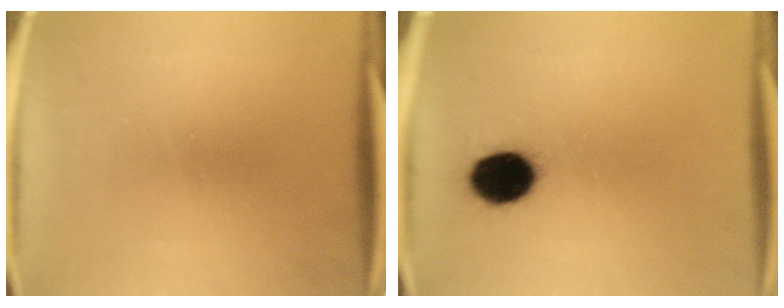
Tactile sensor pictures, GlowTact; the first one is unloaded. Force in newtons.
{"total": 10.1}